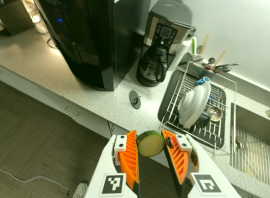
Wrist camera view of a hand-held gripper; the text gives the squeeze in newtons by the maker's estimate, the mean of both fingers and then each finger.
{"total": 8.9, "left": 9.2, "right": 8.6}